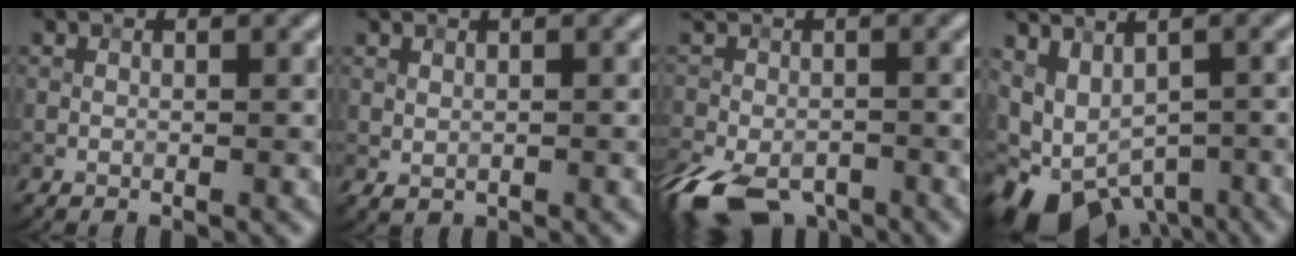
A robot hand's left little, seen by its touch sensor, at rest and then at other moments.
{"total": 0.6, "force": [0.2, 0.4, 0.4], "torque": [-0.008, -0.004, 0.010]}
{"total": 9.8, "force": [-5.7, 5.4, 5.9], "torque": [-0.126, -0.041, -0.099]}
{"total": 9.0, "force": [-4.3, 5.2, 5.9], "torque": [-0.096, -0.016, -0.048]}